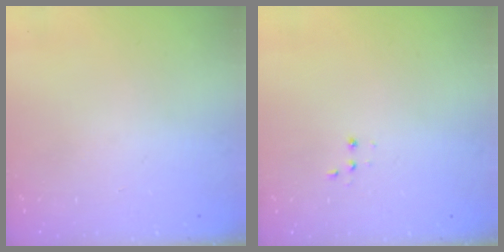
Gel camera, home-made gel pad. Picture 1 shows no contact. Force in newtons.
{"total": 2.8, "press": 2.7, "slide": 0.7}